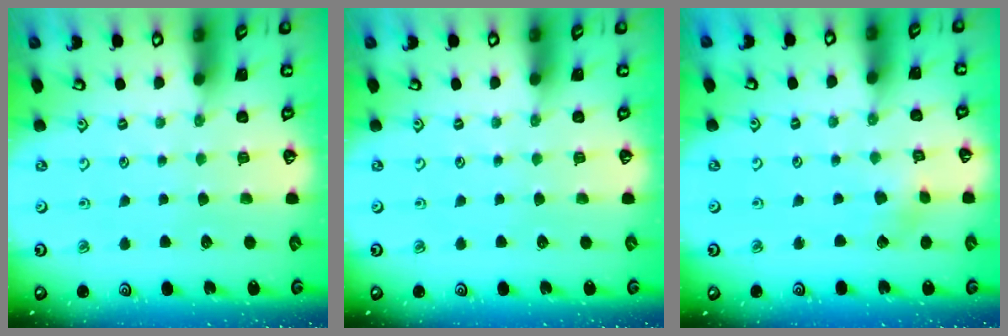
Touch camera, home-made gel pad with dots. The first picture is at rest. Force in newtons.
{"total": 0.0}
{"total": 2.1, "press": 2.1, "slide": 0.2}